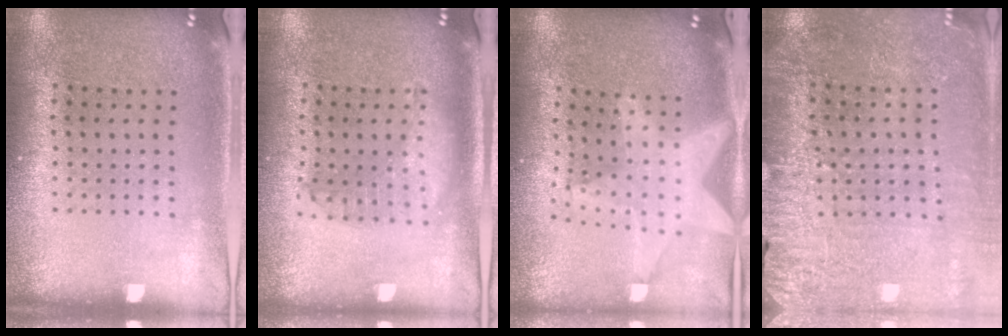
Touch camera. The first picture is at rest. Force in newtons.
{"total": 1.2, "press": 1.2, "slide": 0.3}
{"total": 2.2, "press": 1.8, "slide": 1.2}
{"total": 2.8, "press": 2.8, "slide": 0.3}